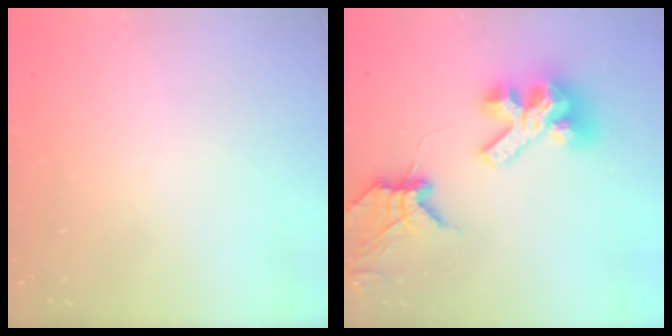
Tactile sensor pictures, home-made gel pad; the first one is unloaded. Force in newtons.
{"total": 14.1, "press": 14.0, "slide": 1.7}